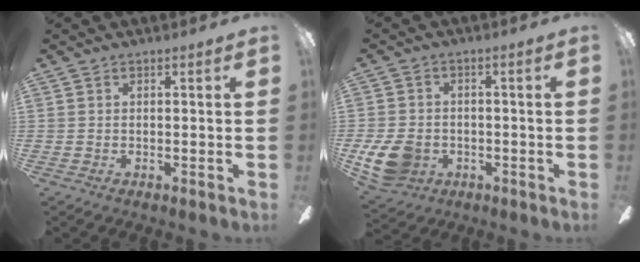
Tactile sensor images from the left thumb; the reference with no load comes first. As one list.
[{"total": 9.8, "force": [-3.1, 7.6, 5.4], "torque": [-0.114, 0.016, -0.057]}]